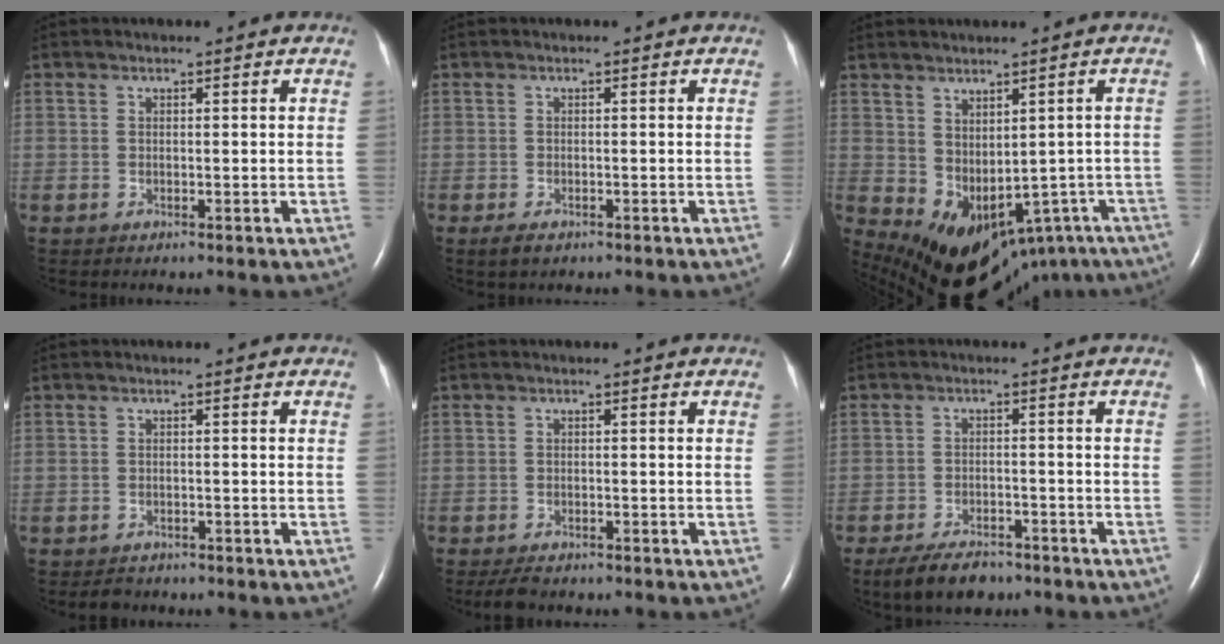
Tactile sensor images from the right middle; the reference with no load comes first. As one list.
[{"total": 1.3, "force": [-0.8, 0.6, 0.9], "torque": [-0.022, -0.003, -0.010]}, {"total": 14.4, "force": [-8.1, 8.8, 8.0], "torque": [-0.111, -0.005, -0.079]}, {"total": 2.1, "force": [-1.8, 1.0, 0.3], "torque": [-0.014, -0.002, -0.026]}, {"total": 3.5, "force": [-2.9, 1.1, 1.5], "torque": [-0.032, -0.008, -0.046]}, {"total": 6.2, "force": [-4.9, 2.5, 3.0], "torque": [-0.057, -0.005, -0.080]}]